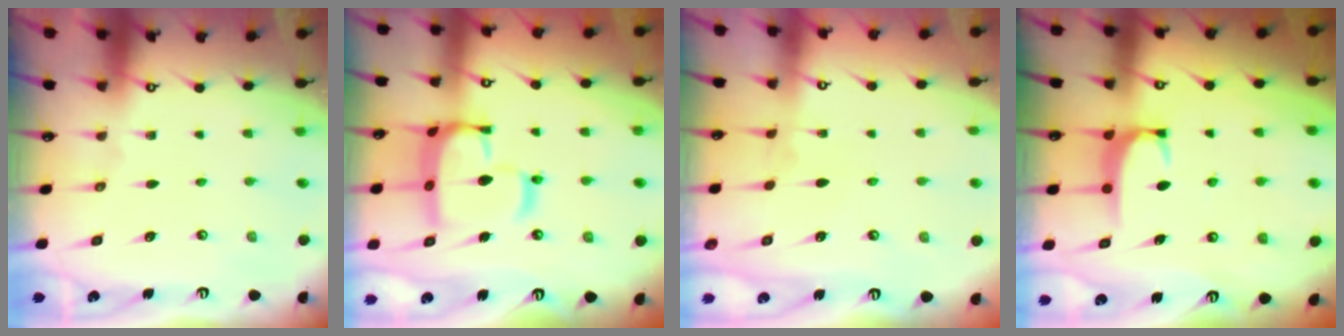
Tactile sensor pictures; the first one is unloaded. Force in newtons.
{"total": 12.2, "press": 12.1, "slide": 1.2}
{"total": 4.6, "press": 4.6, "slide": 0.3}
{"total": 1.8, "press": 1.8, "slide": 0.4}